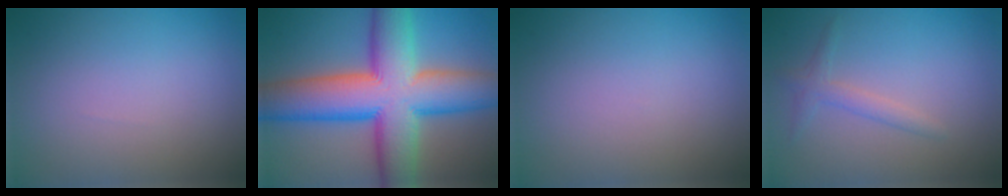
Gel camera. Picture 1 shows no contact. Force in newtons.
{"total": 14.0, "press": 14.0, "slide": 0.5}
{"total": 0.0}
{"total": 1.6, "press": 1.6, "slide": 0.1}